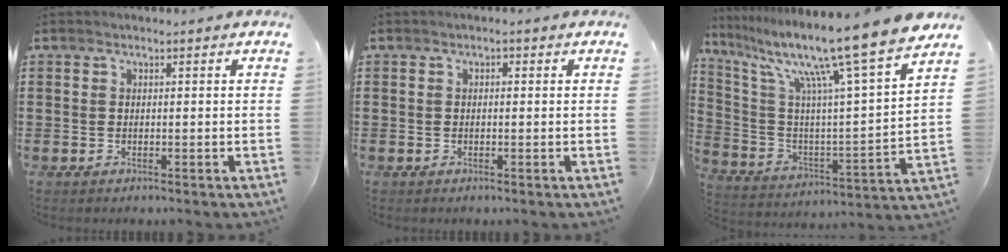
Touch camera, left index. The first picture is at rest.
{"total": 0.6, "force": [-0.2, 0.5, 0.2], "torque": [-0.007, 0.002, -0.006]}
{"total": 14.6, "force": [11.3, -0.4, 9.1], "torque": [-0.194, -0.080, 0.175]}